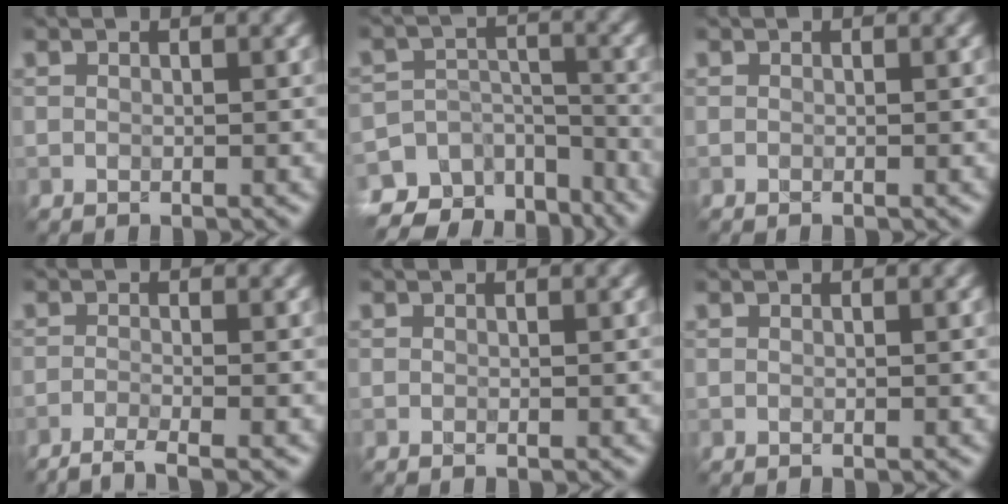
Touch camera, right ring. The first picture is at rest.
{"total": 10.2, "force": [-8.0, 5.8, 2.6], "torque": [-0.033, 0.005, -0.107]}
{"total": 0.0}
{"total": 3.3, "force": [-2.5, 0.5, 2.1], "torque": [-0.041, 0.002, -0.056]}
{"total": 0.0}
{"total": 0.0}